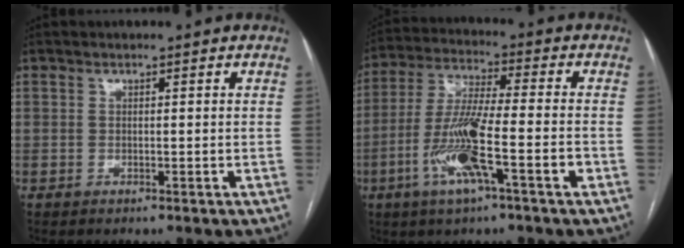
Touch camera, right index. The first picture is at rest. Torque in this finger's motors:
{"motor_torque": [1.66, -0.48, 0.90, 0.21]}